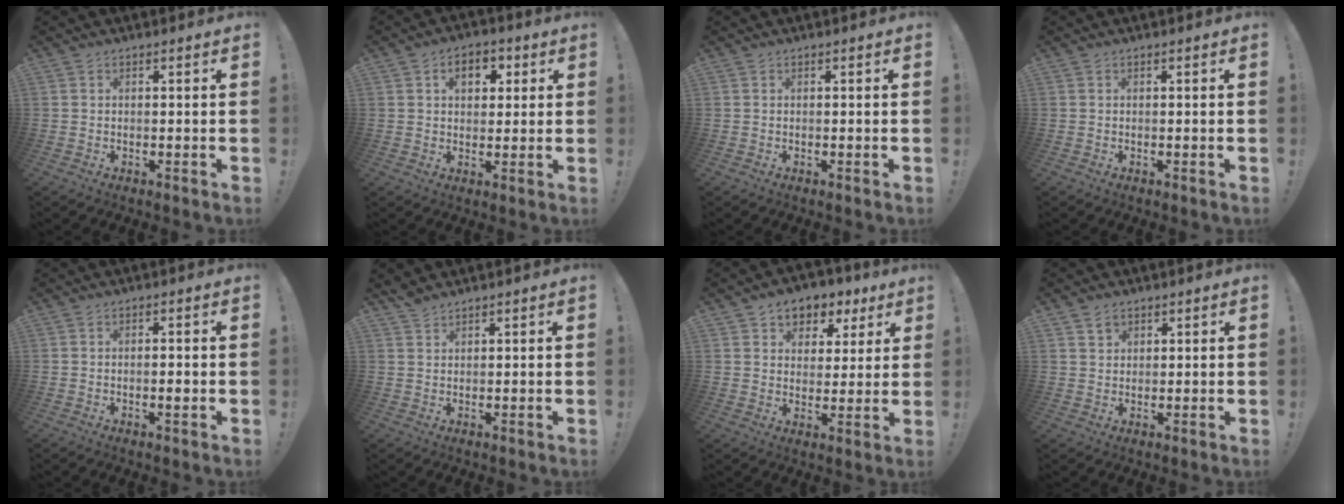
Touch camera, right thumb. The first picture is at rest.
{"total": 6.8, "force": [2.1, 4.9, 4.3], "torque": [-0.045, 0.001, 0.032]}
{"total": 0.0}
{"total": 0.0}
{"total": 2.0, "force": [-0.7, 0.2, 1.8], "torque": [-0.026, 0.000, -0.013]}
{"total": 2.3, "force": [2.1, 0.6, 0.7], "torque": [-0.013, -0.013, 0.039]}
{"total": 6.6, "force": [3.1, 5.6, 1.7], "torque": [-0.007, -0.026, 0.059]}
{"total": 3.0, "force": [2.0, 2.0, 0.8], "torque": [-0.007, -0.008, 0.036]}